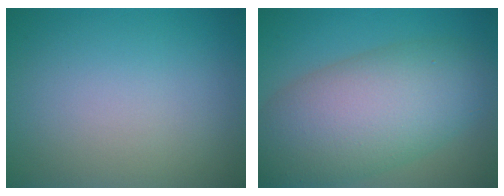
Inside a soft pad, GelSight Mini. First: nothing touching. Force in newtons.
{"total": 10.5, "press": 10.5, "slide": 0.6}